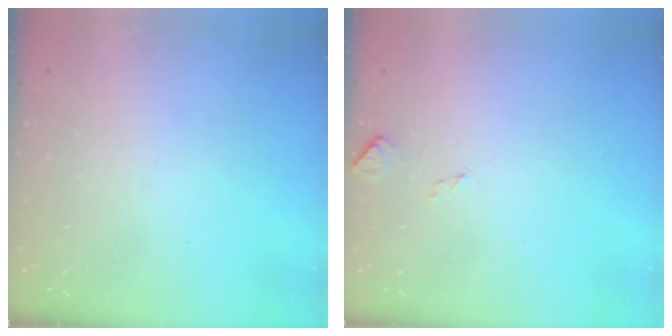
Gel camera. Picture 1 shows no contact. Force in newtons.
{"total": 3.4, "press": 3.3, "slide": 0.8}